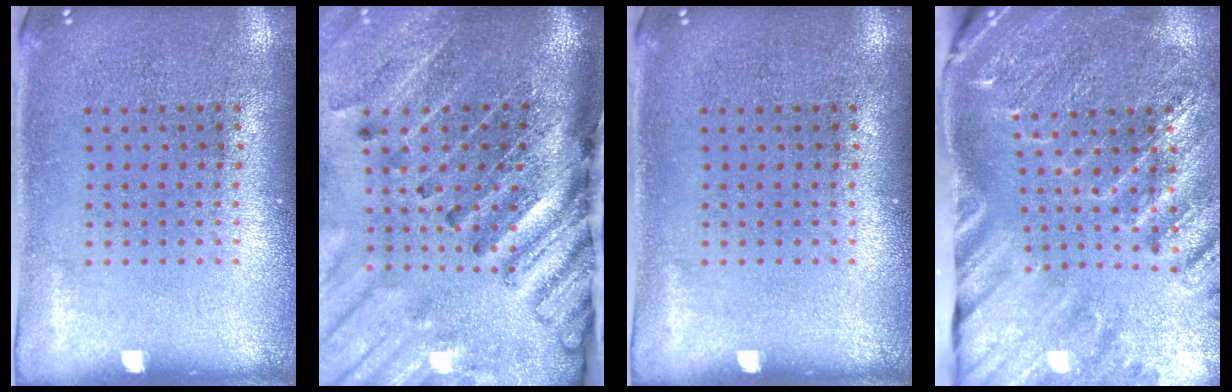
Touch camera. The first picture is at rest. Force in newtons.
{"total": 4.7, "press": 3.4, "slide": 3.2}
{"total": 0.0}
{"total": 2.9, "press": 2.9, "slide": 0.5}